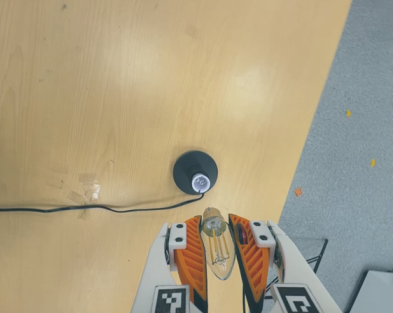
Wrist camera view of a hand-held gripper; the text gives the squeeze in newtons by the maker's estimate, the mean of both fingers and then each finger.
{"total": 23.8, "left": 24.7, "right": 22.9}